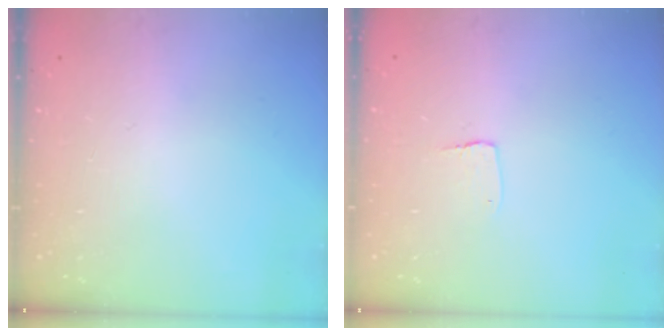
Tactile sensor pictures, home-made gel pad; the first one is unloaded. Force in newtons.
{"total": 3.2, "press": 3.2, "slide": 0.3}